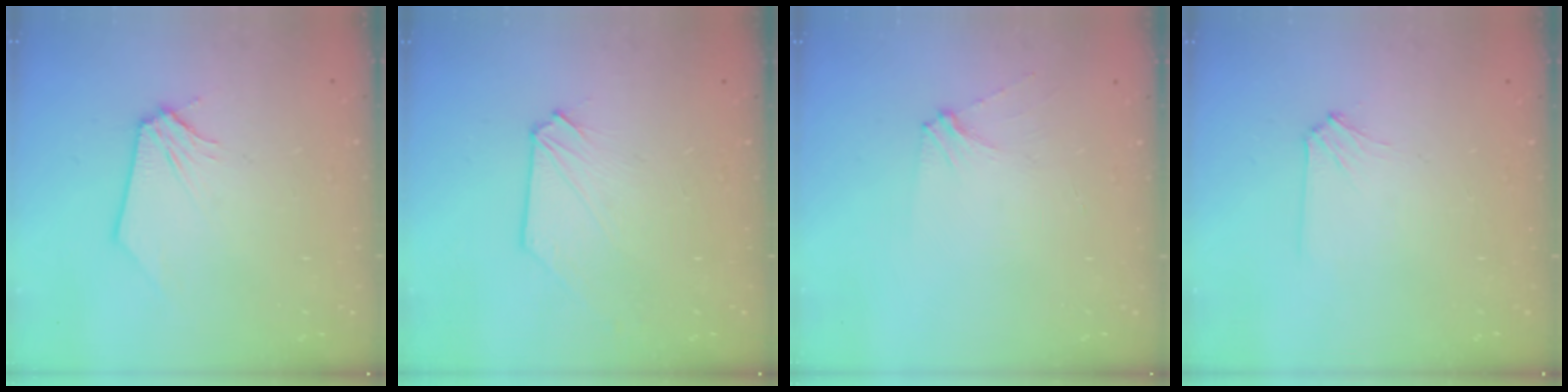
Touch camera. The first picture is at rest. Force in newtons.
{"total": 0.0}
{"total": 3.6, "press": 3.5, "slide": 0.5}
{"total": 2.4, "press": 2.4, "slide": 0.5}